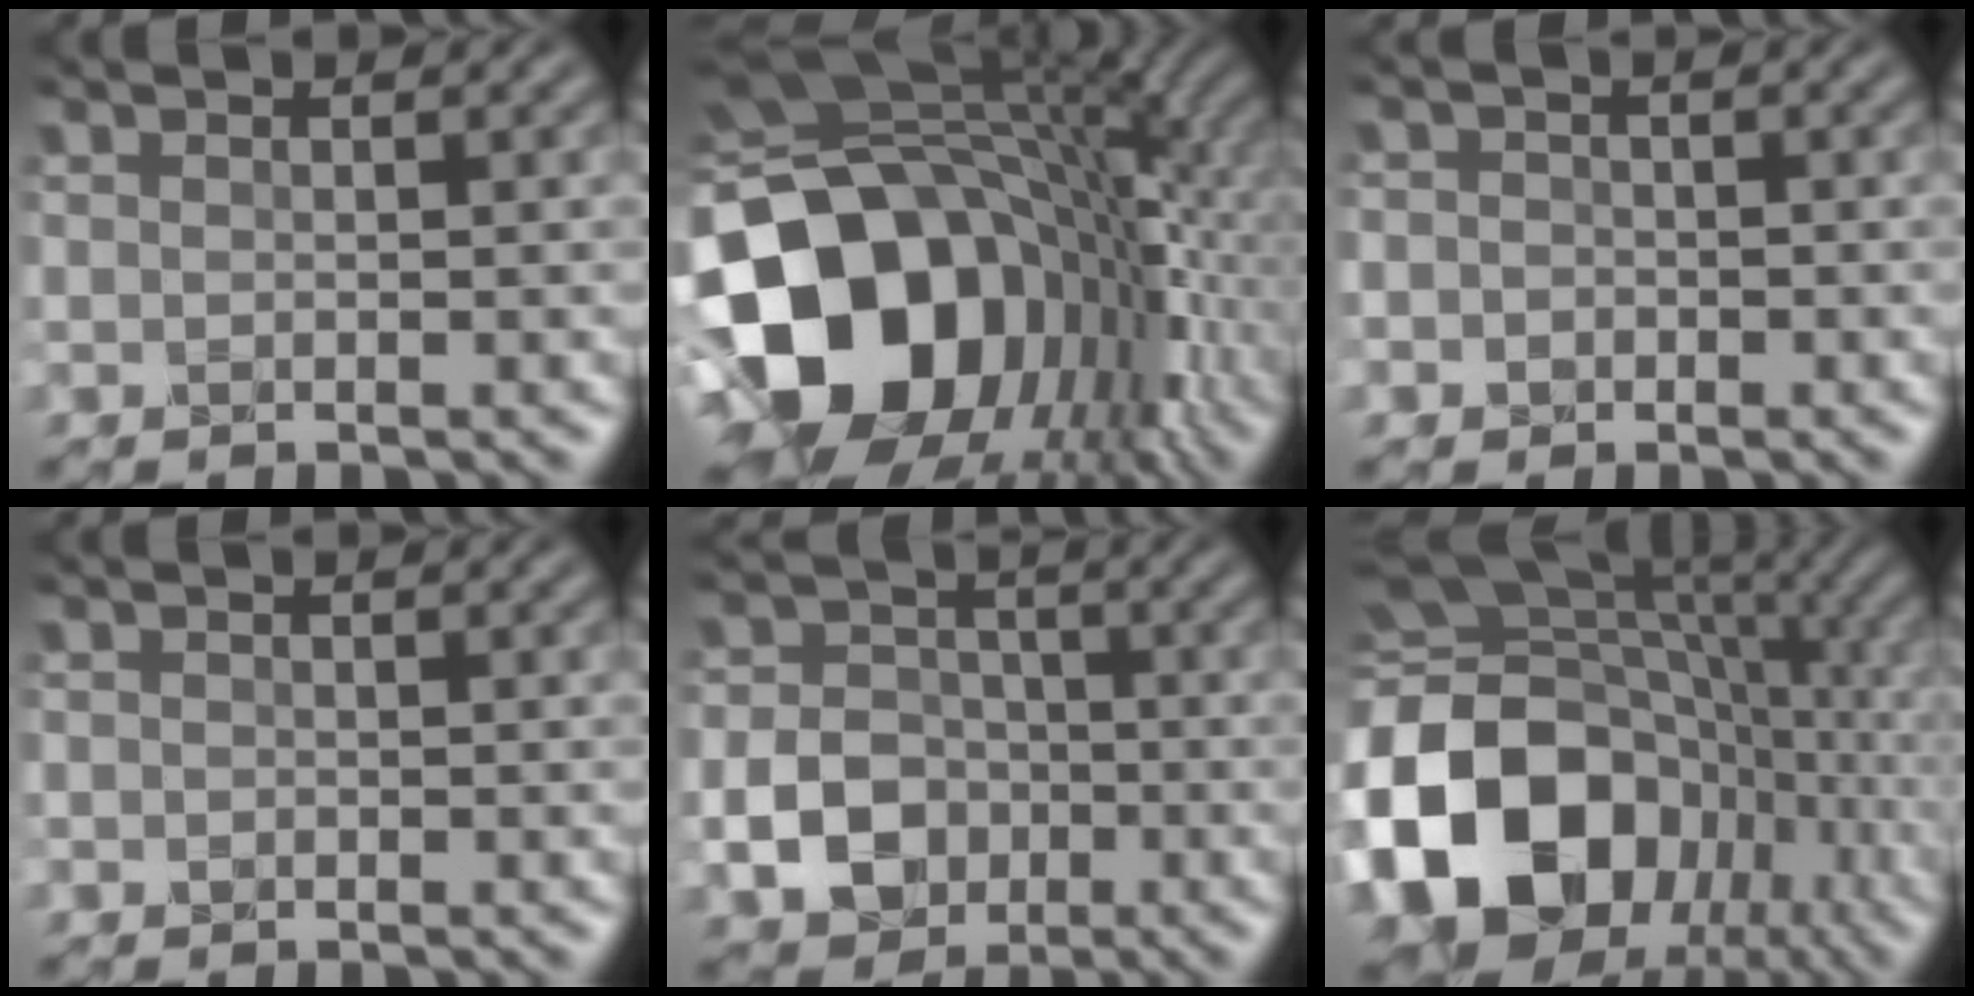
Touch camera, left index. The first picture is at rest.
{"total": 18.1, "force": [-4.9, 13.3, 11.3], "torque": [-0.227, -0.013, -0.089]}
{"total": 2.7, "force": [-0.6, 2.5, 0.9], "torque": [0.007, 0.015, -0.039]}
{"total": 0.6, "force": [-0.3, 0.5, 0.1], "torque": [0.001, 0.000, -0.013]}
{"total": 6.3, "force": [-2.2, 5.1, 2.9], "torque": [-0.035, -0.005, -0.065]}
{"total": 18.0, "force": [-5.9, 13.6, 10.2], "torque": [-0.225, -0.004, -0.117]}